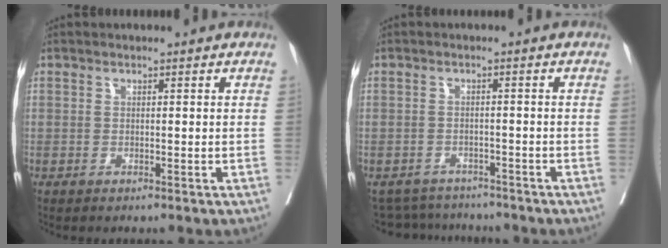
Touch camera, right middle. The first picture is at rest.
{"total": 5.8, "force": [-5.7, 1.3, -0.2], "torque": [-0.001, 0.007, -0.082]}